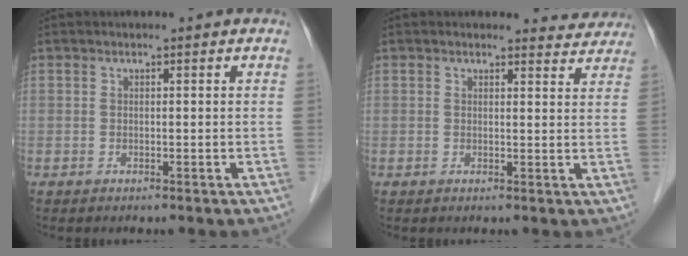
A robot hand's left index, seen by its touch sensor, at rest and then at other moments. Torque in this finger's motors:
{"motor_torque": [0.73, -0.64, 0.00, -0.02]}